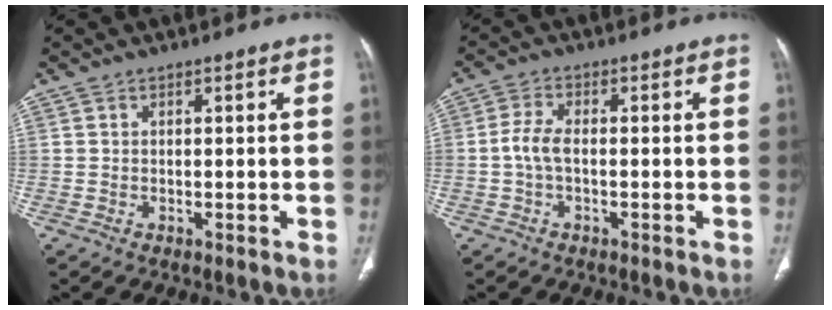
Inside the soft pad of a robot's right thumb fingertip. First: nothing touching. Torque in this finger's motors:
{"motor_torque": [0.29, 0.08, 0.46, 0.38, 0.05]}